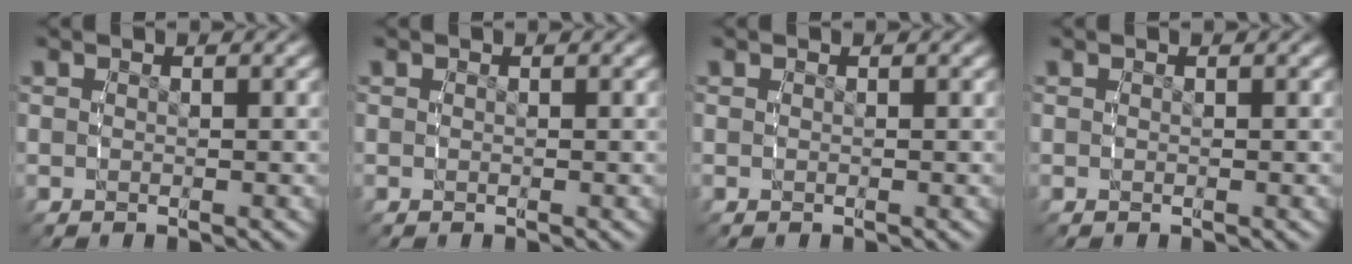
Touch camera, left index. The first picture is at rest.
{"total": 0.0}
{"total": 0.0}
{"total": 0.0}